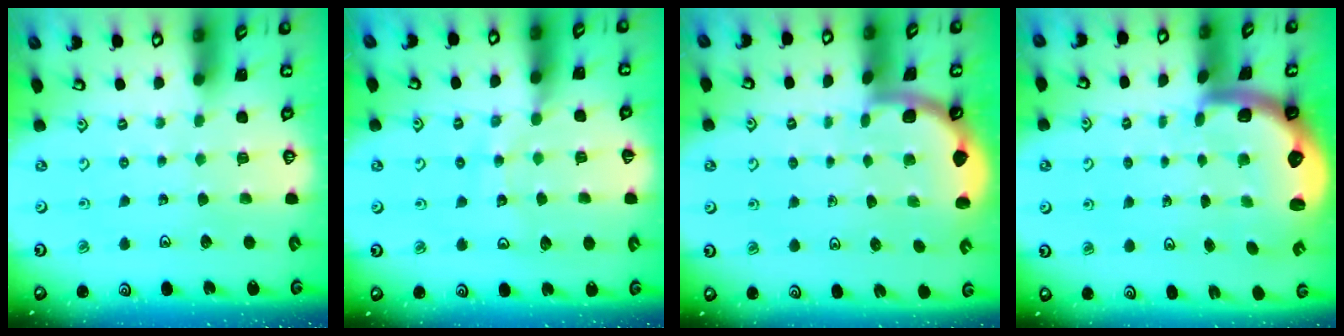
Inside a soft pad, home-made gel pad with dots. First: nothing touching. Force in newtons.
{"total": 10.7, "press": 10.7, "slide": 1.3}
{"total": 1.9, "press": 1.9, "slide": 0.0}
{"total": 2.8, "press": 2.5, "slide": 1.4}